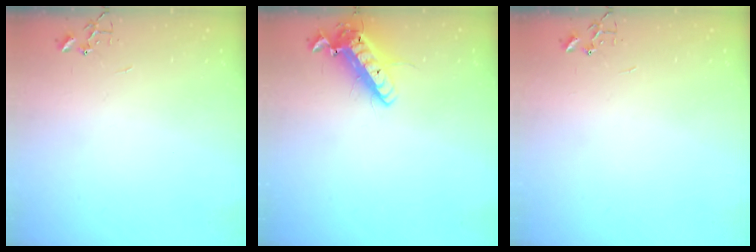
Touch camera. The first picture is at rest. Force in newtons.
{"total": 14.7, "press": 14.4, "slide": 2.9}
{"total": 0.0}